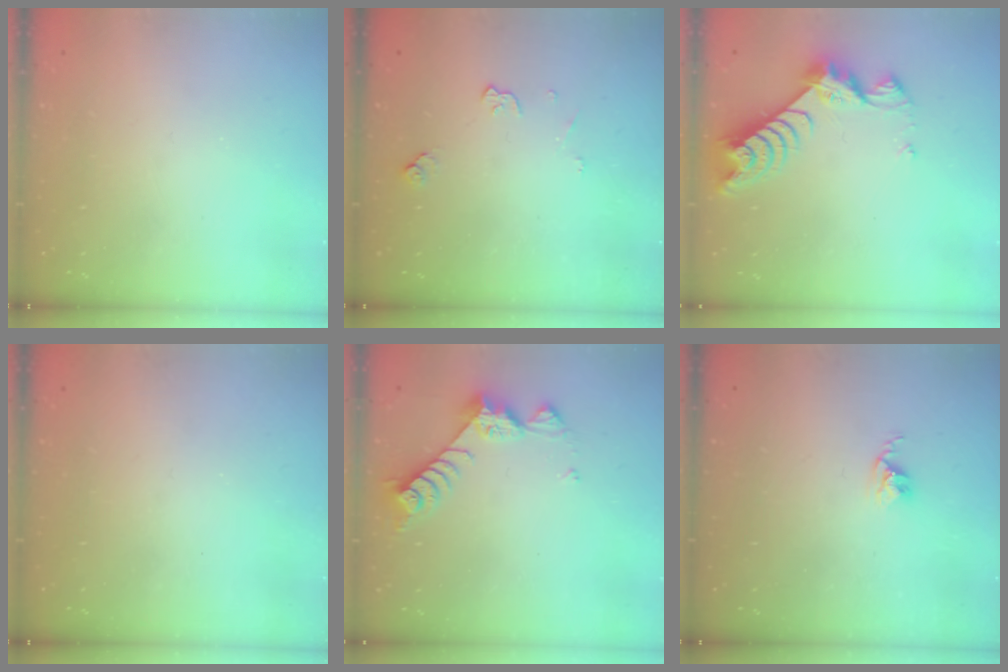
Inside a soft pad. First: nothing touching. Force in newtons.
{"total": 4.8, "press": 4.7, "slide": 0.7}
{"total": 8.1, "press": 8.1, "slide": 0.8}
{"total": 0.0}
{"total": 8.3, "press": 8.3, "slide": 0.5}
{"total": 2.6, "press": 2.6, "slide": 0.4}